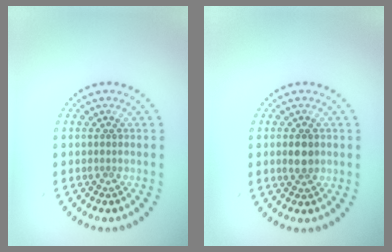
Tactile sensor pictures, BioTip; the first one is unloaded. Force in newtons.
{"total": 2.0, "press": 2.0, "slide": 0.2}